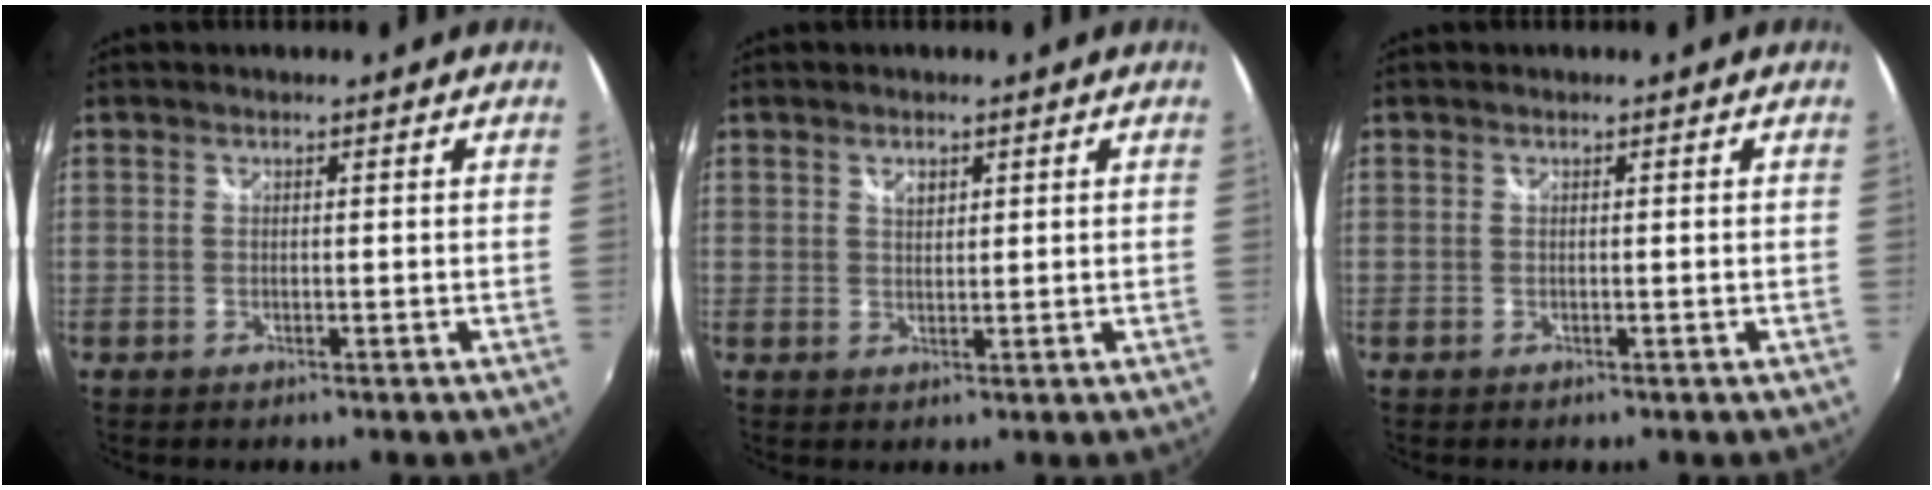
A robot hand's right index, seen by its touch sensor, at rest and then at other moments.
{"total": 2.2, "force": [1.1, 1.5, 1.1], "torque": [-0.014, 0.003, 0.020]}
{"total": 0.0}